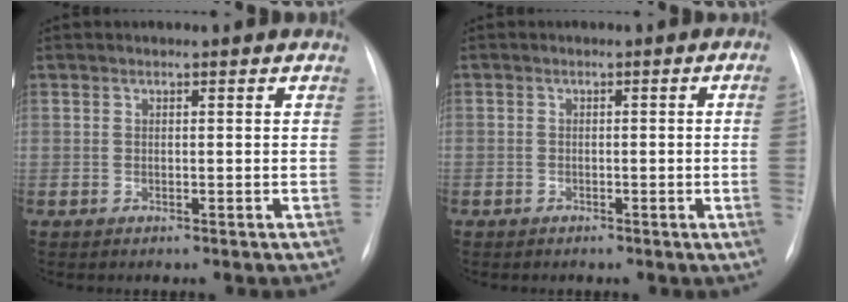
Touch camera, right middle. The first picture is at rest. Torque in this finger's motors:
{"motor_torque": [0.19, -0.69, -0.61, -0.21]}